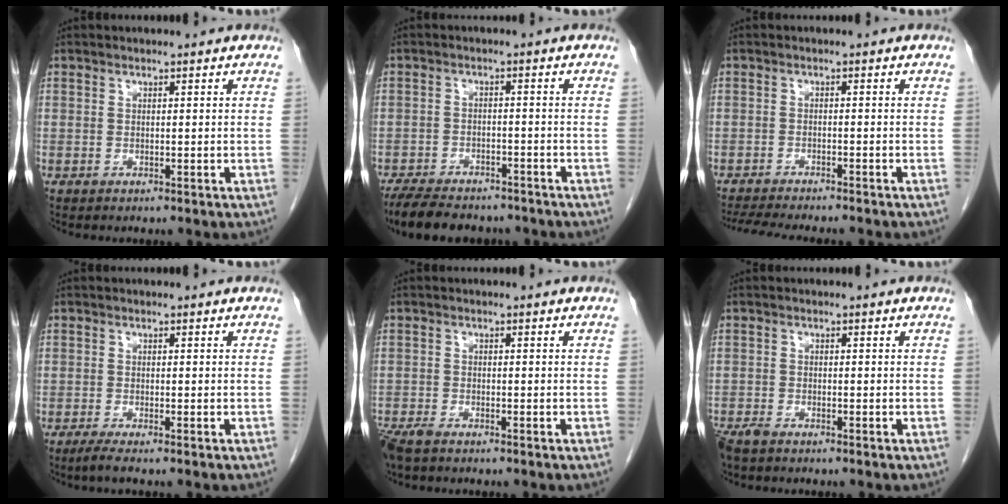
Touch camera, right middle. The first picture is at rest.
{"total": 12.3, "force": [-10.3, 4.3, 5.2], "torque": [-0.098, -0.004, -0.148]}
{"total": 11.3, "force": [-10.1, 1.2, 4.9], "torque": [-0.070, -0.015, -0.140]}
{"total": 1.7, "force": [-1.2, -0.2, 1.1], "torque": [-0.031, -0.006, -0.027]}
{"total": 4.0, "force": [-3.2, 1.1, 2.1], "torque": [-0.041, -0.011, -0.054]}
{"total": 3.1, "force": [-2.6, 0.9, 1.5], "torque": [-0.028, -0.008, -0.042]}